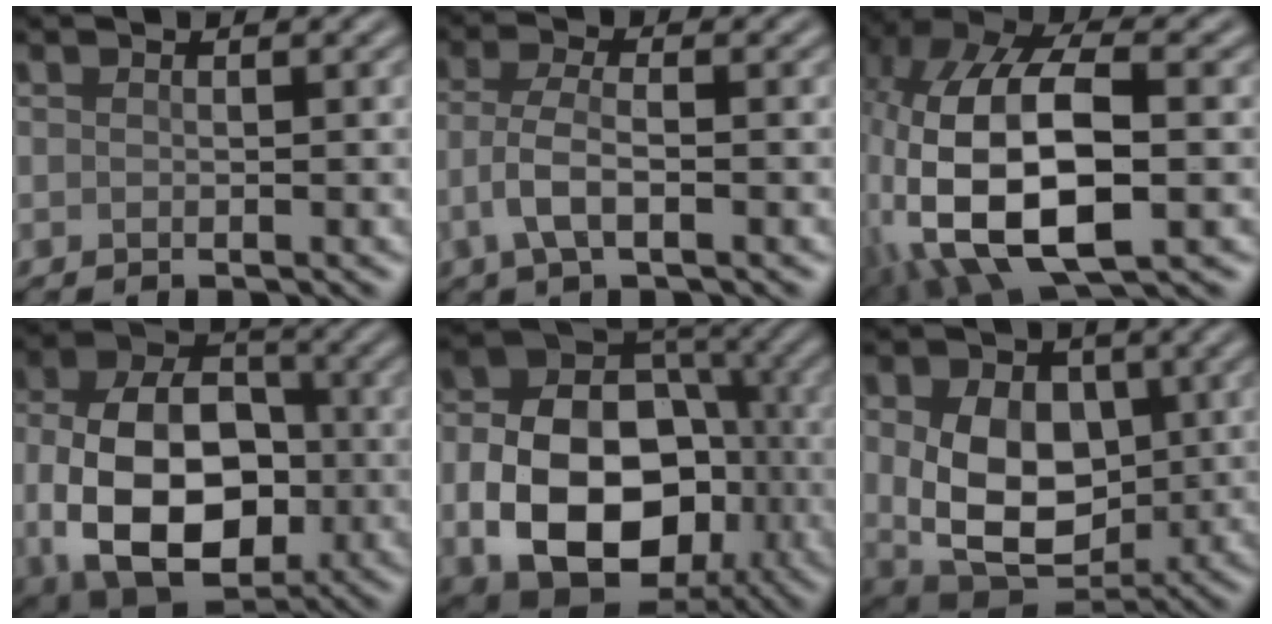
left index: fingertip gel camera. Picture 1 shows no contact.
{"total": 3.6, "force": [-1.2, 1.4, 3.1], "torque": [-0.073, 0.002, -0.028]}
{"total": 14.7, "force": [-2.1, 8.3, 11.9], "torque": [-0.260, -0.012, -0.034]}
{"total": 13.5, "force": [-2.1, 9.1, 9.7], "torque": [-0.185, -0.021, -0.035]}
{"total": 13.9, "force": [-3.7, 9.9, 9.0], "torque": [-0.156, -0.021, -0.069]}
{"total": 9.7, "force": [0.6, 7.0, 6.7], "torque": [-0.127, -0.021, 0.018]}